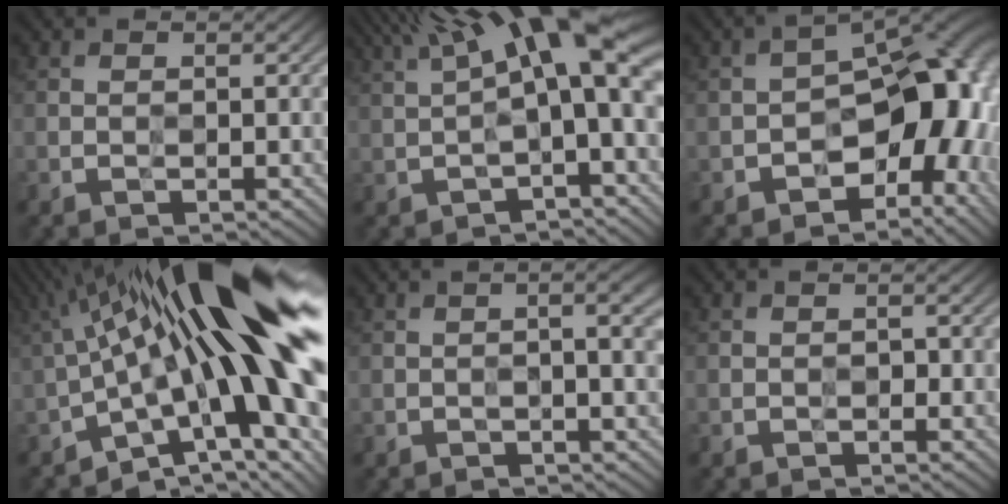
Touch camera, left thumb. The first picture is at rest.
{"total": 12.7, "force": [3.9, 3.3, 11.6], "torque": [-0.188, 0.022, 0.069]}
{"total": 13.7, "force": [-4.1, 8.4, 10.0], "torque": [-0.110, -0.008, -0.071]}
{"total": 21.6, "force": [0.6, 6.8, 20.5], "torque": [-0.300, 0.028, -0.008]}
{"total": 4.0, "force": [0.3, 0.8, 3.9], "torque": [-0.062, 0.009, 0.002]}
{"total": 0.5, "force": [-0.2, 0.4, 0.3], "torque": [-0.003, -0.001, -0.003]}